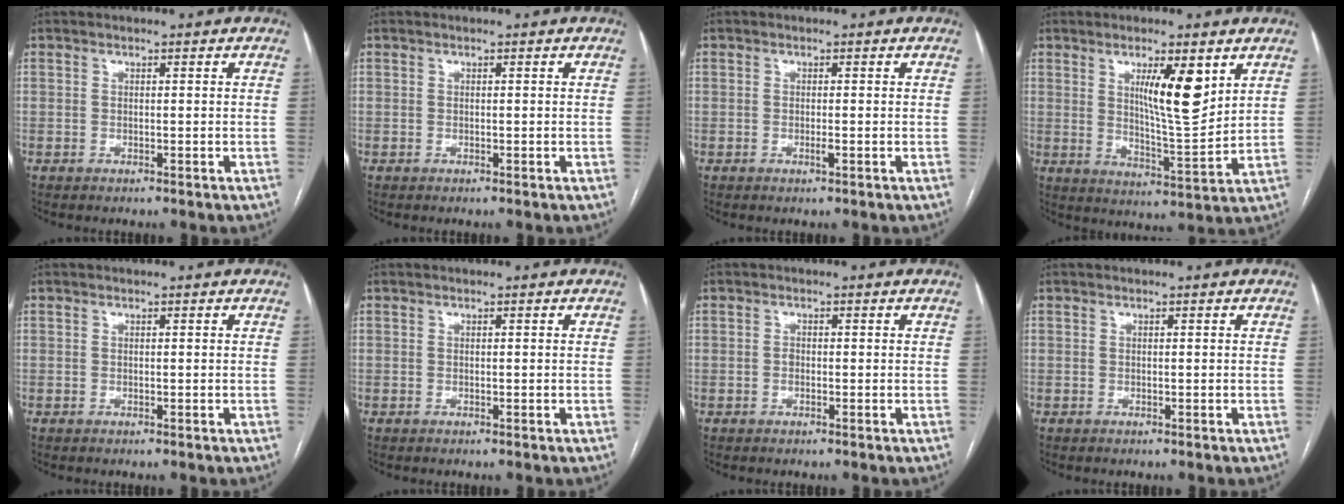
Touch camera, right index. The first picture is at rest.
{"total": 0.0}
{"total": 0.8, "force": [-0.2, 0.1, 0.7], "torque": [-0.016, 0.000, -0.001]}
{"total": 9.4, "force": [4.1, 1.4, 8.3], "torque": [-0.137, -0.013, 0.070]}
{"total": 0.0}
{"total": 0.0}
{"total": 0.7, "force": [-0.2, 0.5, 0.5], "torque": [-0.008, 0.004, -0.003]}
{"total": 0.0}